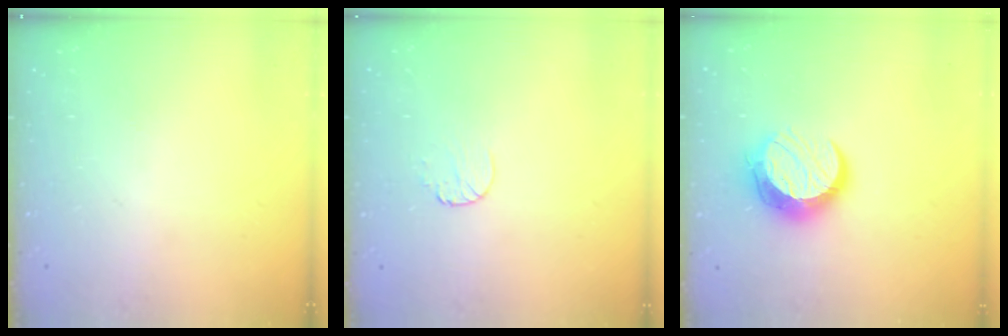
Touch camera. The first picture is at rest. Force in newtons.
{"total": 5.5, "press": 5.5, "slide": 0.5}
{"total": 11.3, "press": 11.3, "slide": 0.9}